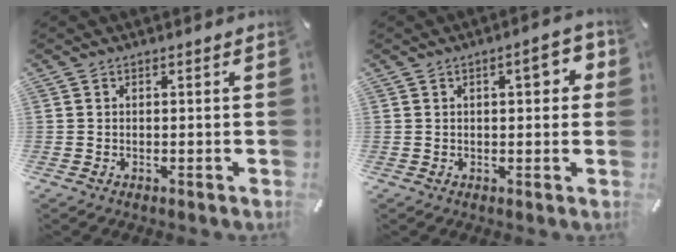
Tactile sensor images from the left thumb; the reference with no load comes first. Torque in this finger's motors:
{"motor_torque": [0.26, -0.17, 0.00, 0.18, -0.05]}